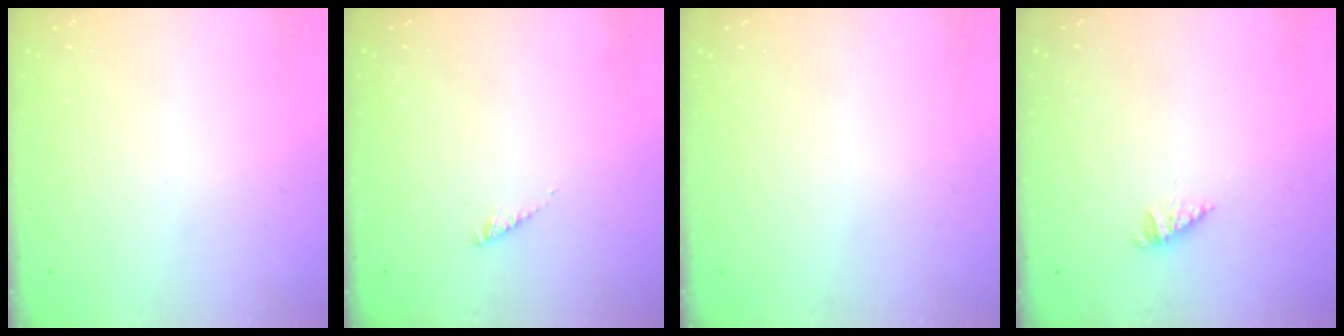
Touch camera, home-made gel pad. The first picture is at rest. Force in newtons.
{"total": 1.4, "press": 1.4, "slide": 0.2}
{"total": 0.0}
{"total": 1.5, "press": 1.5, "slide": 0.2}